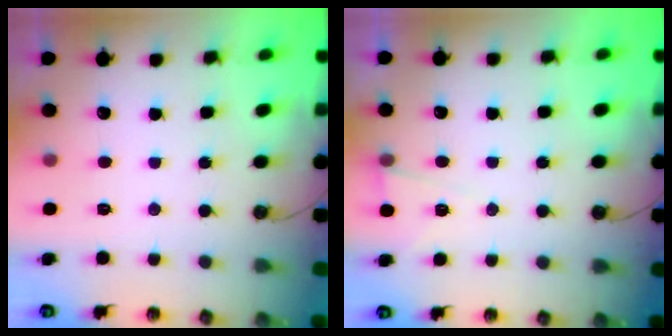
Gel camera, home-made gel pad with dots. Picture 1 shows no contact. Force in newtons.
{"total": 6.4, "press": 4.7, "slide": 4.3}